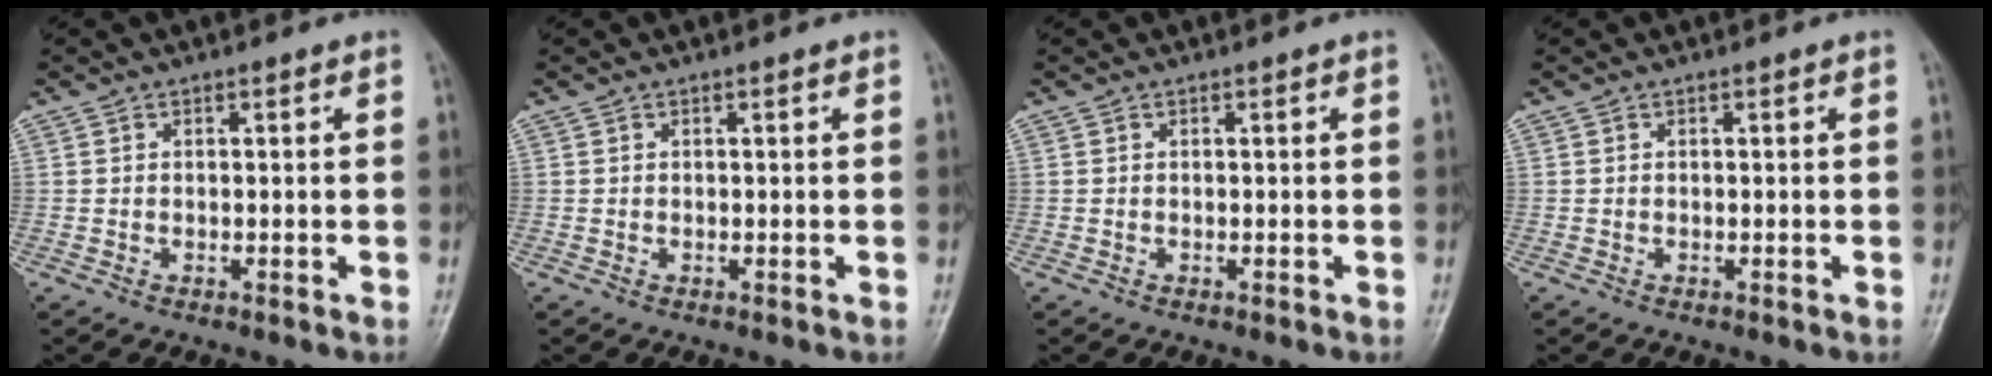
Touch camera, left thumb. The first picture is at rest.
{"total": 0.0}
{"total": 0.0}
{"total": 0.0}